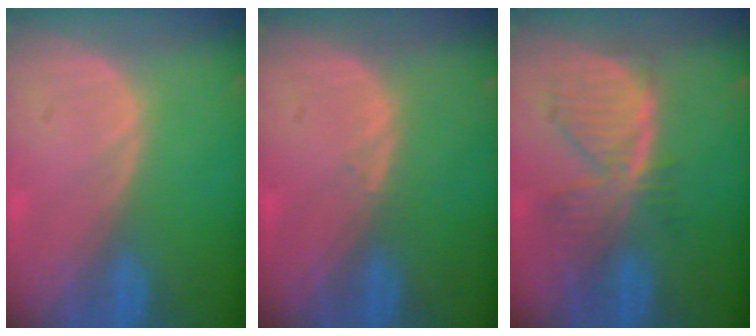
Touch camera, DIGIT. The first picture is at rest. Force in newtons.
{"total": 0.6, "press": 0.5, "slide": 0.4}
{"total": 7.9, "press": 6.9, "slide": 3.9}